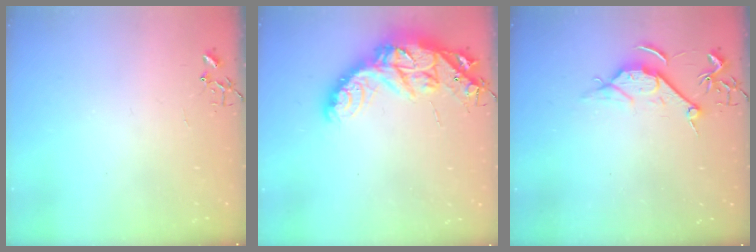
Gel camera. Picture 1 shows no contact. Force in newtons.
{"total": 19.5, "press": 19.4, "slide": 1.3}
{"total": 8.4, "press": 8.3, "slide": 1.0}